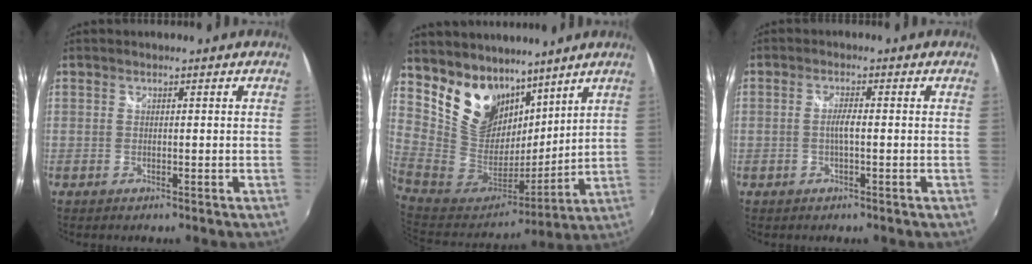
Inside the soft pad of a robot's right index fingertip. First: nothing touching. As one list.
[{"total": 18.2, "force": [12.8, 11.4, 5.9], "torque": [-0.155, 0.007, 0.260]}, {"total": 2.2, "force": [-0.5, 0.0, 2.2], "torque": [-0.042, 0.001, -0.011]}]